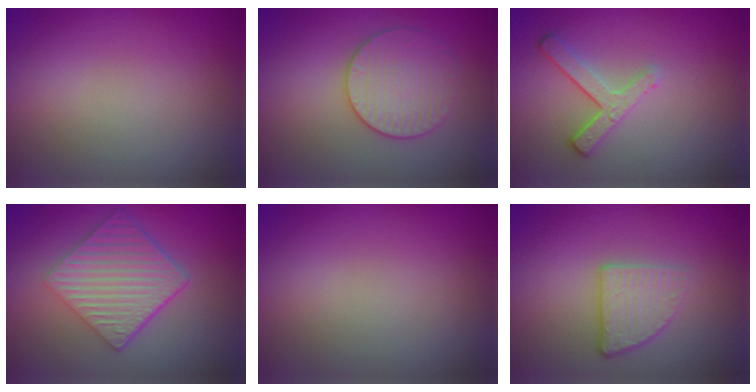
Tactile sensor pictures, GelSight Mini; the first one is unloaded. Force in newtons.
{"total": 3.2, "press": 3.2, "slide": 0.3}
{"total": 2.7, "press": 2.3, "slide": 1.5}
{"total": 6.7, "press": 4.5, "slide": 4.9}
{"total": 0.0}
{"total": 2.6, "press": 2.4, "slide": 1.0}